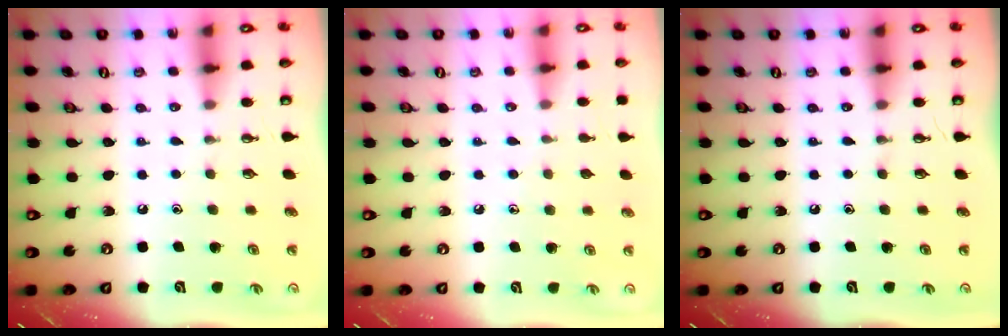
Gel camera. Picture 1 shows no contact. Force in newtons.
{"total": 4.6, "press": 4.6, "slide": 0.5}
{"total": 0.0}